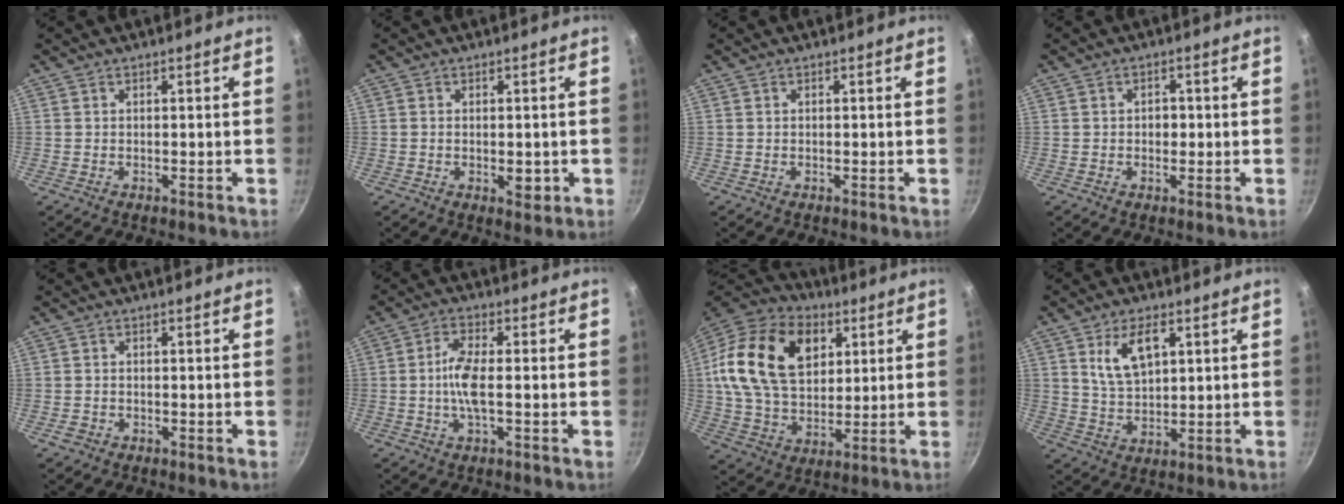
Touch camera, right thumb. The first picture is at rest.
{"total": 3.2, "force": [-0.6, 1.7, 2.6], "torque": [-0.036, -0.005, -0.008]}
{"total": 0.0}
{"total": 2.2, "force": [-0.2, 1.7, 1.3], "torque": [-0.009, 0.005, -0.003]}
{"total": 1.4, "force": [-0.7, 1.1, 0.5], "torque": [-0.011, 0.003, -0.012]}
{"total": 6.1, "force": [-0.6, 1.7, 5.8], "torque": [-0.127, 0.009, -0.019]}
{"total": 24.0, "force": [7.0, 16.1, 16.3], "torque": [-0.284, 0.002, 0.117]}
{"total": 8.6, "force": [3.3, 4.5, 6.5], "torque": [-0.108, -0.013, 0.069]}